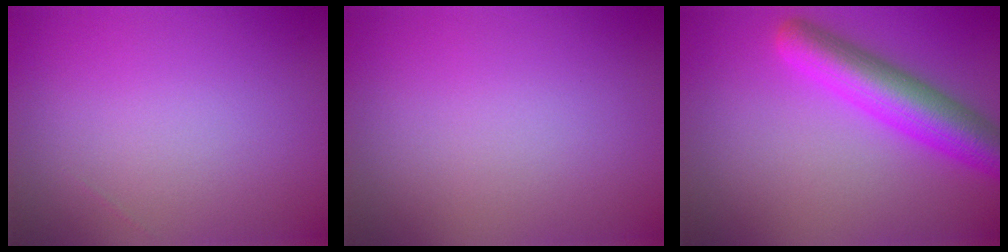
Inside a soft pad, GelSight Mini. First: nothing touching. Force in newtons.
{"total": 0.0}
{"total": 6.6, "press": 6.5, "slide": 0.2}